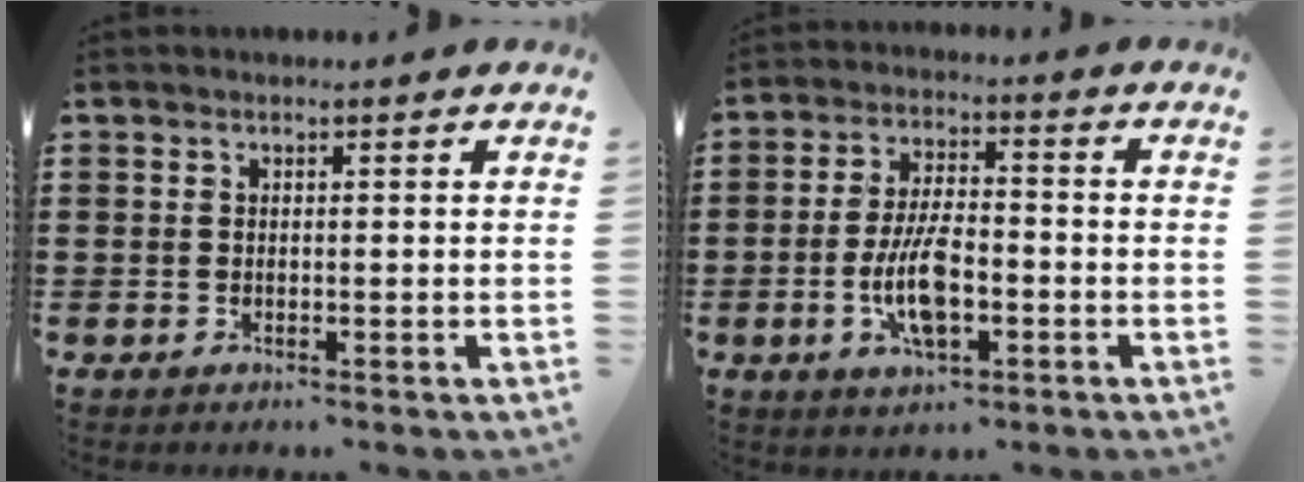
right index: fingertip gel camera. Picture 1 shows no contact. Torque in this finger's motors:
{"motor_torque": [2.14, 0.00, 1.05, 0.21]}